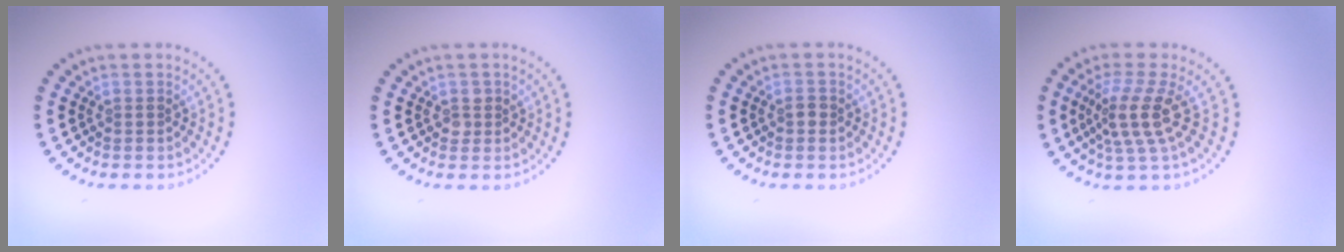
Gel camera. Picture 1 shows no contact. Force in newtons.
{"total": 1.2, "press": 1.1, "slide": 0.4}
{"total": 0.9, "press": 0.9, "slide": 0.2}
{"total": 3.8, "press": 2.9, "slide": 2.4}